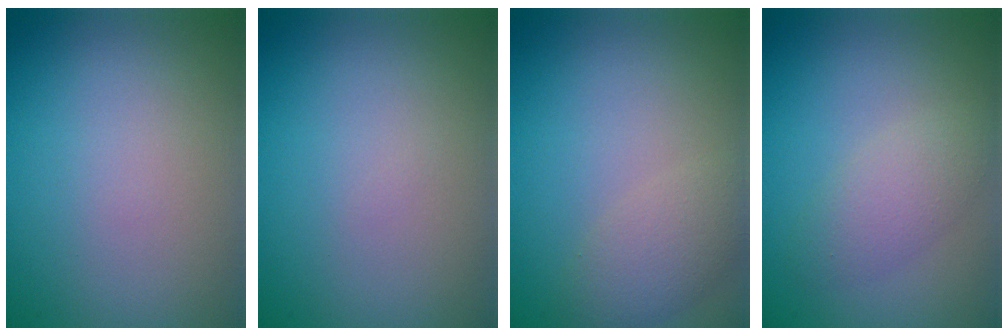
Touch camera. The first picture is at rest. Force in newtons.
{"total": 0.0}
{"total": 2.6, "press": 2.6, "slide": 0.1}
{"total": 2.7, "press": 2.6, "slide": 0.1}